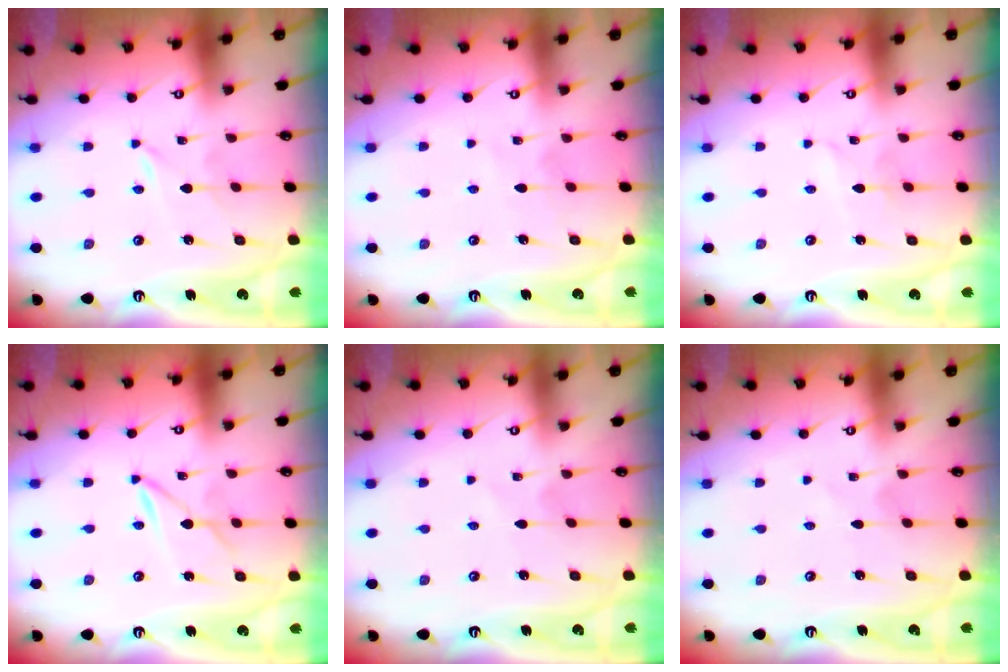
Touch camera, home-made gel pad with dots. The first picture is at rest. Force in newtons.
{"total": 5.0, "press": 5.0, "slide": 0.4}
{"total": 1.9, "press": 1.9, "slide": 0.1}
{"total": 1.8, "press": 1.8, "slide": 0.2}
{"total": 2.3, "press": 2.2, "slide": 0.3}
{"total": 1.0, "press": 1.0, "slide": 0.1}